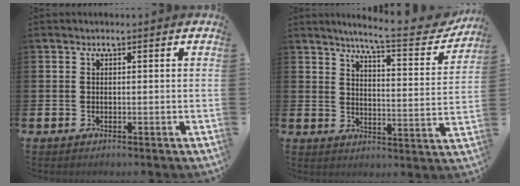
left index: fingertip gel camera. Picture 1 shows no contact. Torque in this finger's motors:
{"motor_torque": [0.41, -0.66, 0.08, 0.08]}